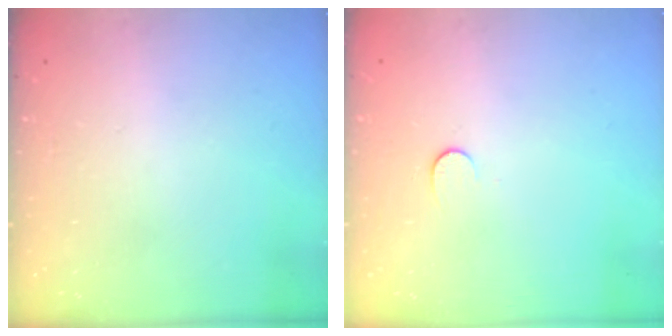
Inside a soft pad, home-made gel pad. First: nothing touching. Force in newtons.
{"total": 5.2, "press": 5.2, "slide": 0.5}